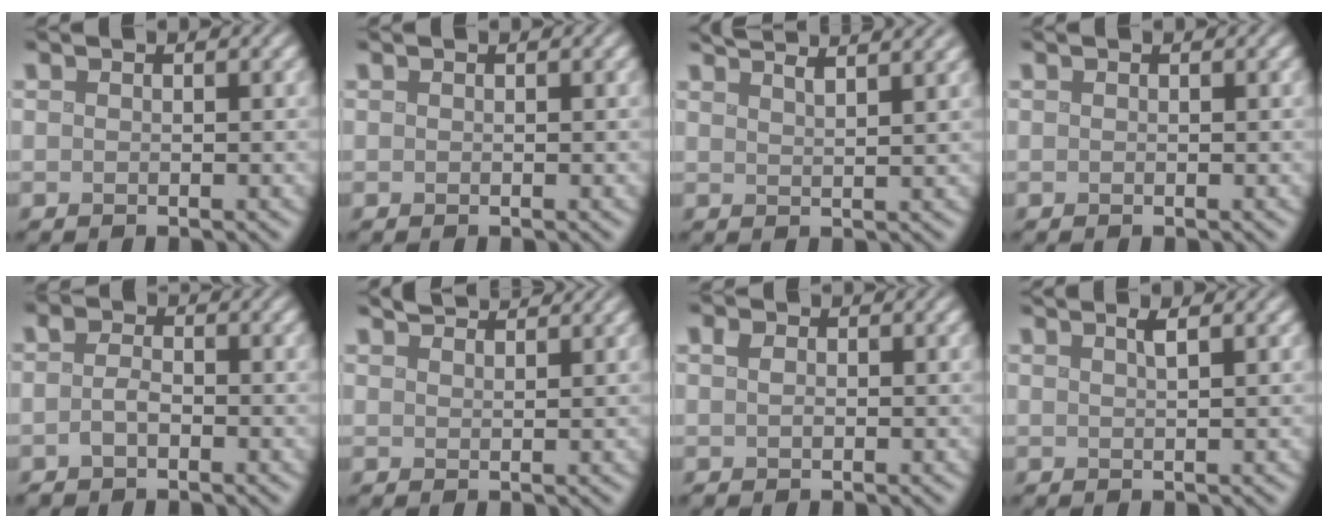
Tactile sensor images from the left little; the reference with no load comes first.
{"total": 0.0}
{"total": 5.8, "force": [4.7, 1.5, 3.1], "torque": [-0.017, 0.034, 0.037]}
{"total": 0.0}
{"total": 1.7, "force": [-0.6, 0.9, 1.3], "torque": [-0.028, 0.003, -0.016]}
{"total": 2.9, "force": [2.7, 0.4, 0.9], "torque": [-0.007, 0.006, 0.039]}
{"total": 1.0, "force": [0.3, 0.7, 0.7], "torque": [-0.016, 0.002, 0.003]}
{"total": 1.8, "force": [1.1, 0.5, 1.4], "torque": [-0.013, 0.004, 0.013]}